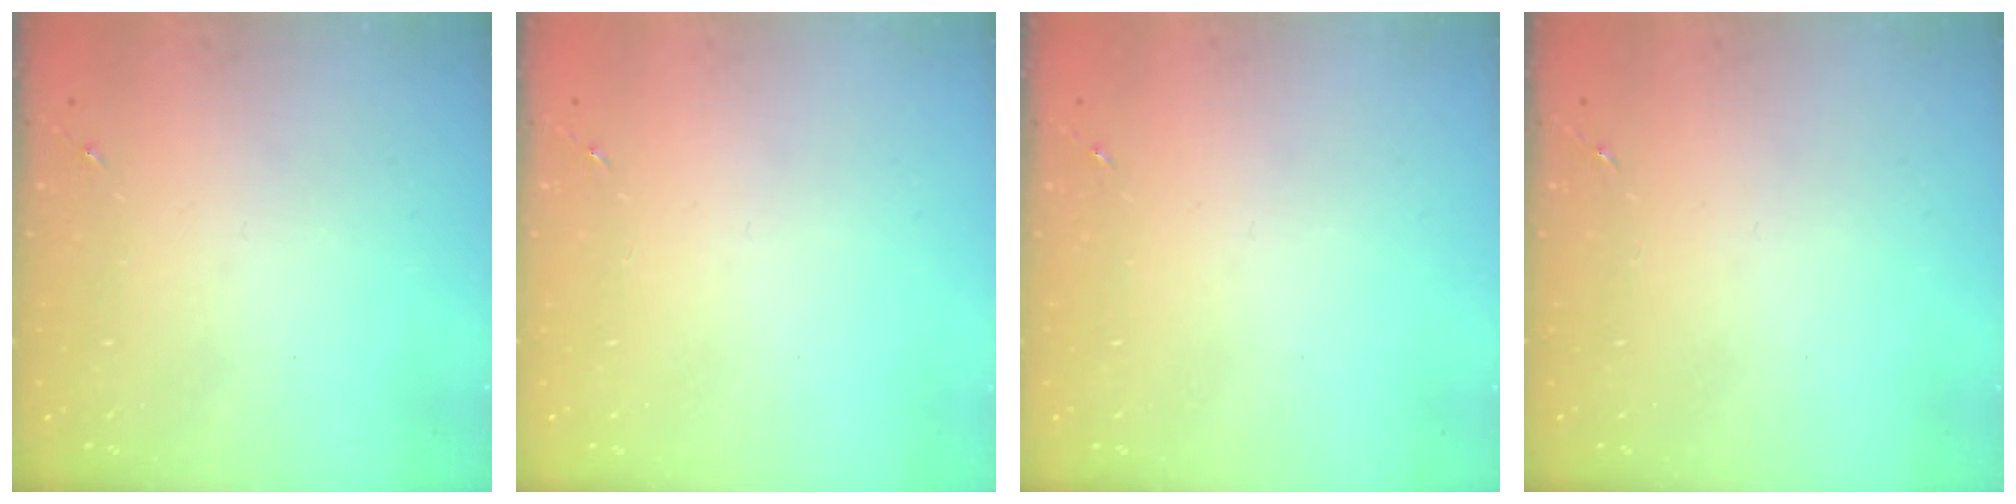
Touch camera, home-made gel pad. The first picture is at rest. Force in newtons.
{"total": 0.0}
{"total": 0.0}
{"total": 0.0}